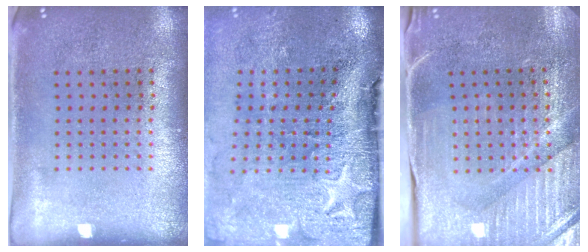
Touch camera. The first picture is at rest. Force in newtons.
{"total": 5.0, "press": 4.0, "slide": 3.1}
{"total": 3.8, "press": 3.8, "slide": 0.5}